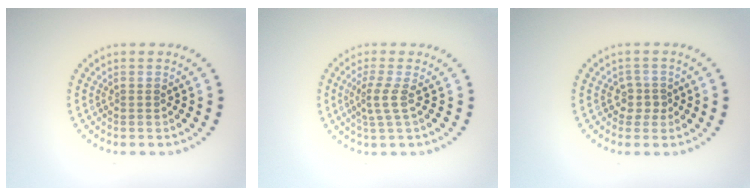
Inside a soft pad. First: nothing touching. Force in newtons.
{"total": 2.2, "press": 1.6, "slide": 1.6}
{"total": 1.7, "press": 1.2, "slide": 1.1}